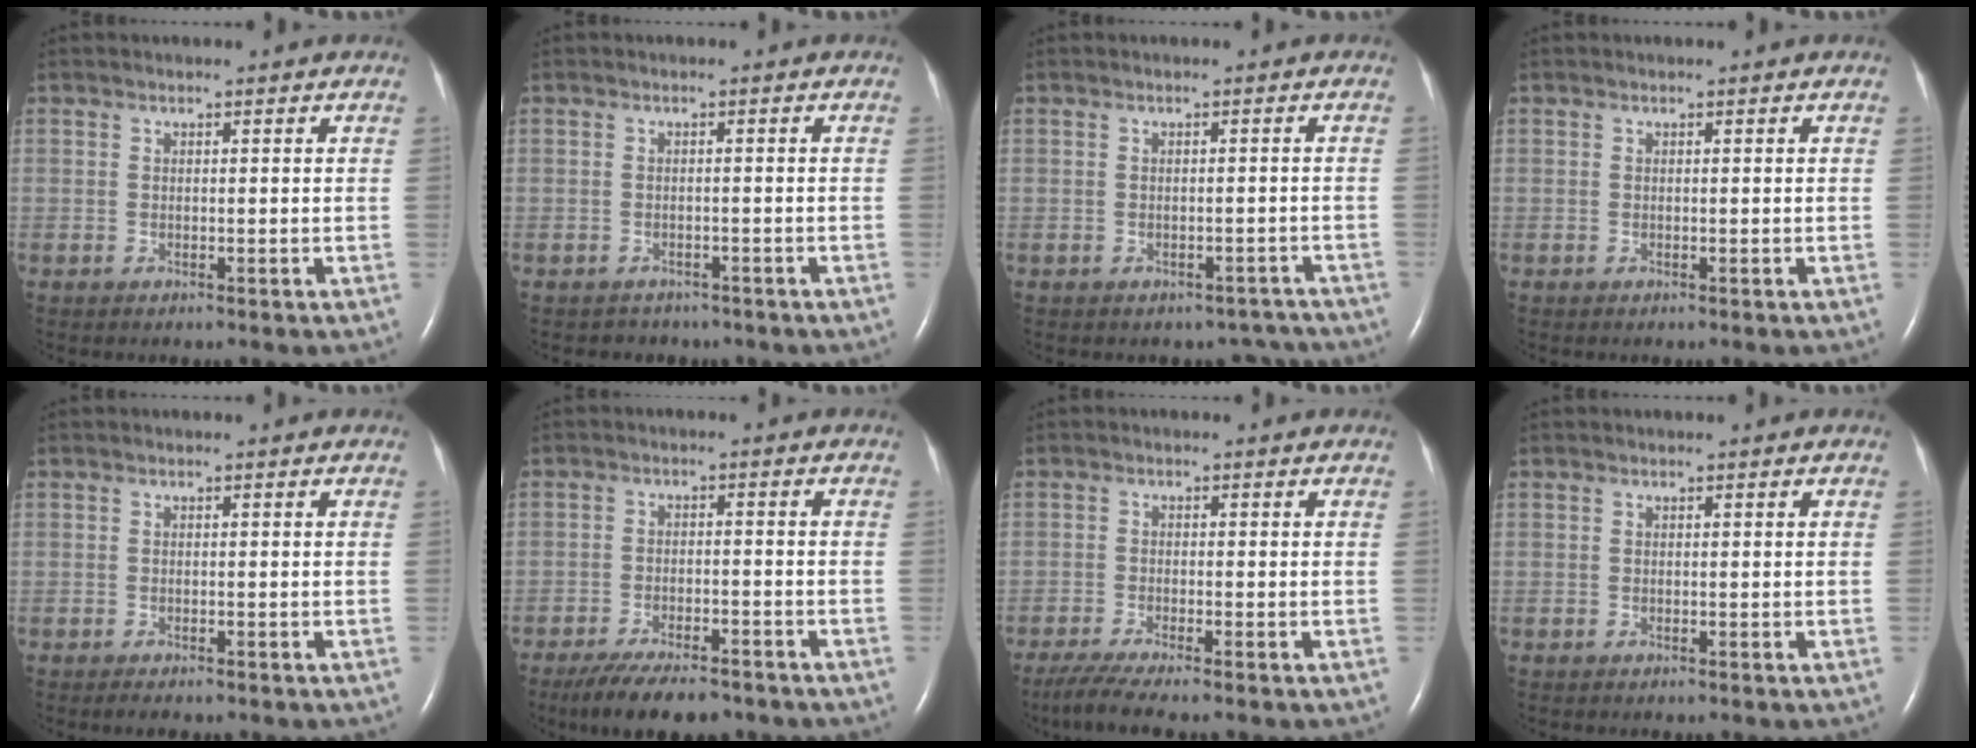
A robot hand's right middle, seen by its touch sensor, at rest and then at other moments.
{"total": 2.9, "force": [-2.3, 1.7, -0.1], "torque": [-0.009, 0.005, -0.030]}
{"total": 4.6, "force": [-4.0, 2.2, -0.2], "torque": [0.014, 0.015, -0.038]}
{"total": 0.0}
{"total": 1.8, "force": [-1.4, 0.5, 0.9], "torque": [-0.016, -0.004, -0.014]}
{"total": 10.7, "force": [-8.8, 3.0, 5.3], "torque": [-0.086, -0.014, -0.136]}
{"total": 5.2, "force": [-4.2, -0.3, 3.1], "torque": [-0.062, -0.018, -0.076]}
{"total": 0.0}